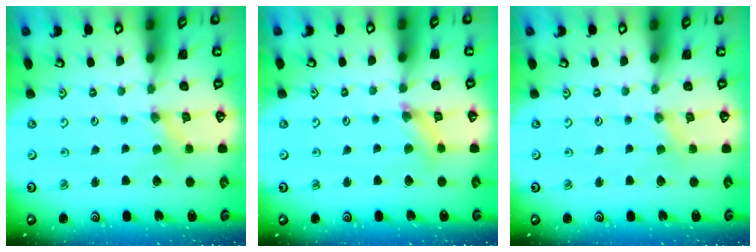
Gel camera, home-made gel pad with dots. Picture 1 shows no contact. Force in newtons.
{"total": 3.7, "press": 3.7, "slide": 0.4}
{"total": 0.0}